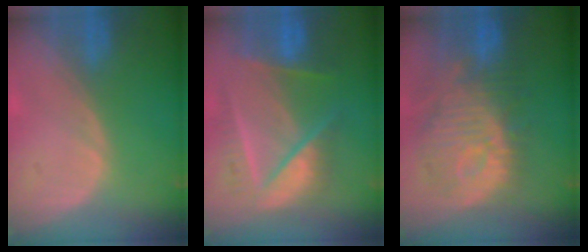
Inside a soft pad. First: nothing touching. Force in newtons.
{"total": 9.3, "press": 8.3, "slide": 4.2}
{"total": 12.5, "press": 11.1, "slide": 5.7}